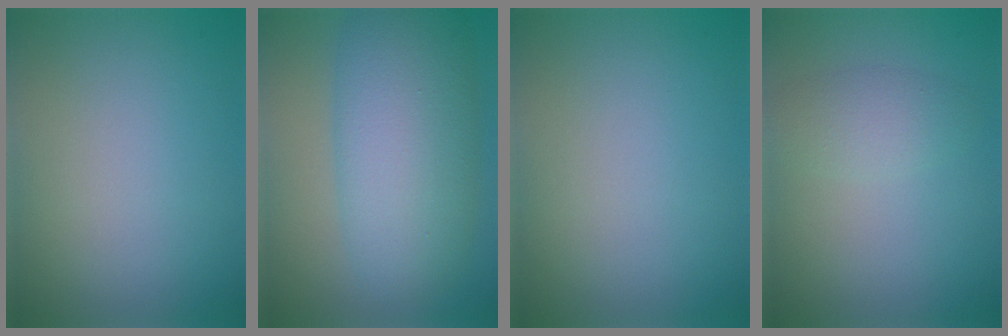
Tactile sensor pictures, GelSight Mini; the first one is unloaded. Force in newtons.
{"total": 9.5, "press": 9.5, "slide": 0.5}
{"total": 0.0}
{"total": 2.4, "press": 2.4, "slide": 0.0}